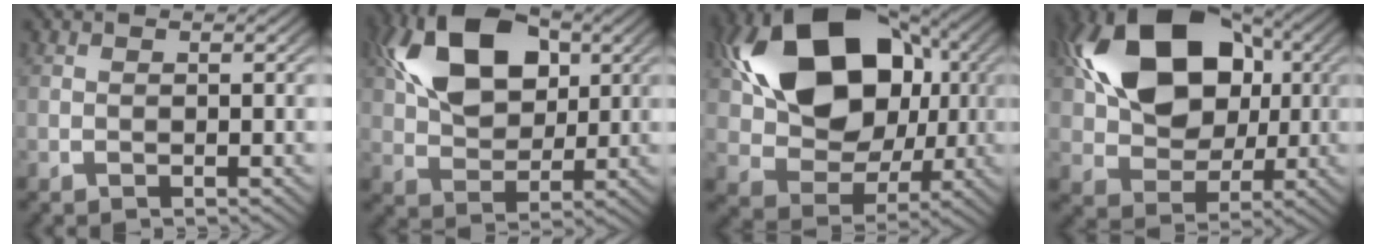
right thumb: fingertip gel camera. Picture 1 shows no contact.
{"total": 10.1, "force": [3.0, 6.5, 7.2], "torque": [-0.147, -0.009, 0.063]}
{"total": 17.9, "force": [3.2, 11.9, 13.0], "torque": [-0.257, -0.021, 0.062]}
{"total": 14.5, "force": [3.1, 9.5, 10.5], "torque": [-0.211, -0.013, 0.063]}